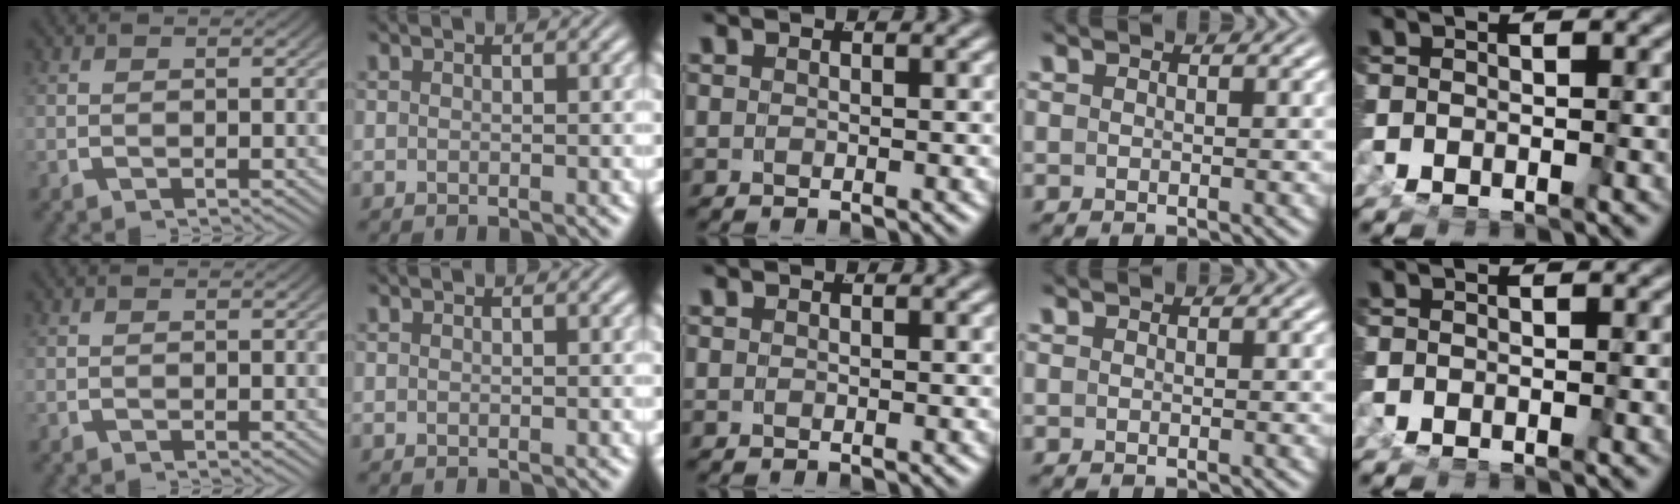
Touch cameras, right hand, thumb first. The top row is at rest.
{}